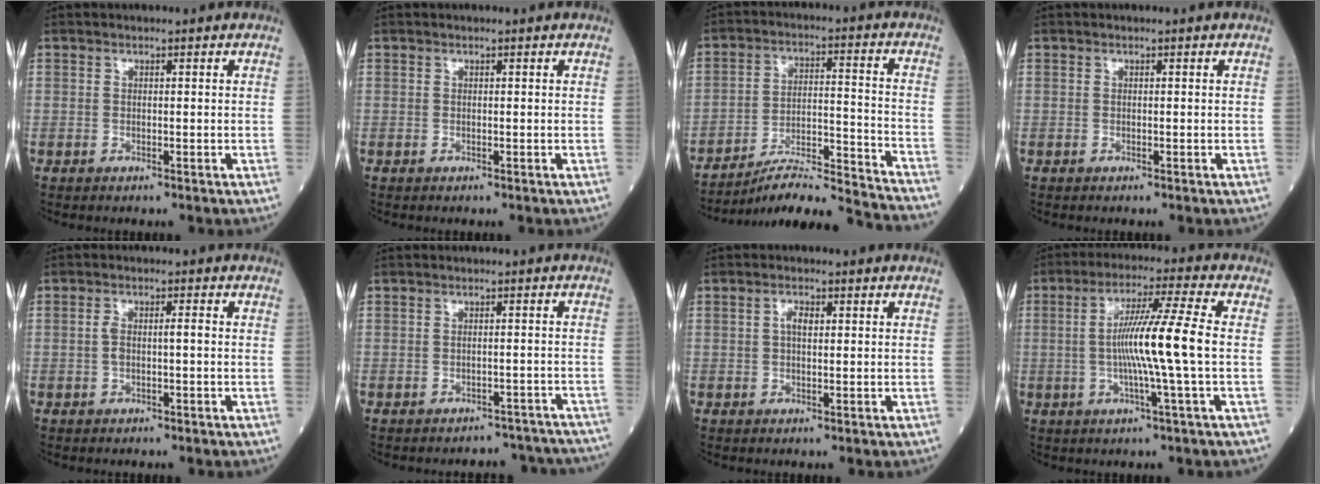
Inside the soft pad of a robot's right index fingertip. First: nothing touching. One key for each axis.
{"total": 0.0}
{"total": 16.5, "fx": -15.8, "fy": -1.3, "fz": 4.5, "tx": -0.071, "ty": 0.008, "tz": -0.247}
{"total": 0.0}
{"total": 2.5, "fx": -0.4, "fy": 0.8, "fz": 2.4, "tx": -0.048, "ty": 0.010, "tz": -0.007}
{"total": 9.0, "fx": -8.6, "fy": 2.6, "fz": 0.2, "tx": 0.017, "ty": 0.028, "tz": -0.084}
{"total": 2.0, "fx": 0.4, "fy": 0.8, "fz": 1.7, "tx": -0.035, "ty": 0.005, "tz": 0.006}
{"total": 10.5, "fx": -0.6, "fy": -1.7, "fz": 10.4, "tx": -0.190, "ty": 0.005, "tz": -0.012}